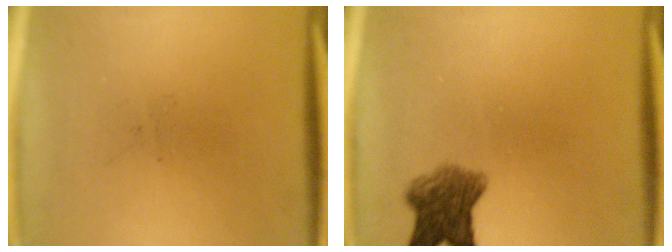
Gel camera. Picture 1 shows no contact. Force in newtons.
{"total": 6.2}